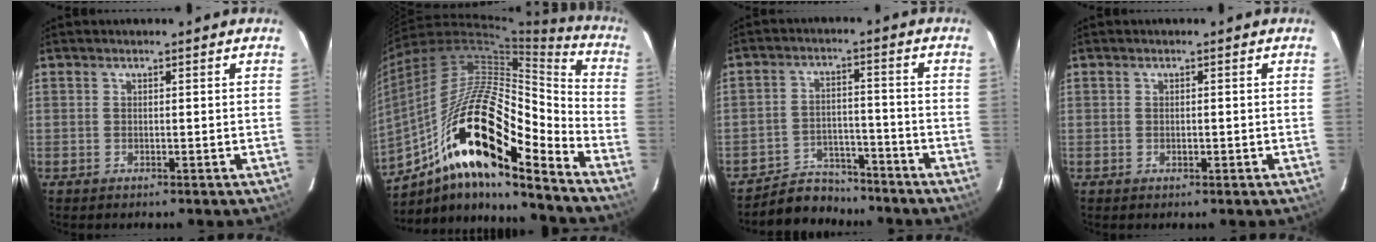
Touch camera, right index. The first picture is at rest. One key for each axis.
{"total": 23.0, "fx": -12.3, "fy": 5.3, "fz": 18.7, "tx": -0.331, "ty": 0.014, "tz": -0.207}
{"total": 7.2, "fx": -6.6, "fy": 2.8, "fz": -0.6, "tx": 0.020, "ty": 0.026, "tz": -0.110}
{"total": 0.7, "fx": -0.2, "fy": 0.4, "fz": 0.6, "tx": -0.012, "ty": 0.000, "tz": -0.002}